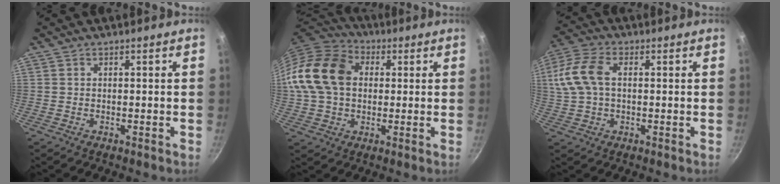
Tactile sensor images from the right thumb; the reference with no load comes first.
{"total": 16.1, "force": [2.1, 12.2, 10.3], "torque": [-0.175, 0.026, 0.023]}
{"total": 11.2, "force": [1.6, 6.9, 8.6], "torque": [-0.184, 0.021, 0.023]}